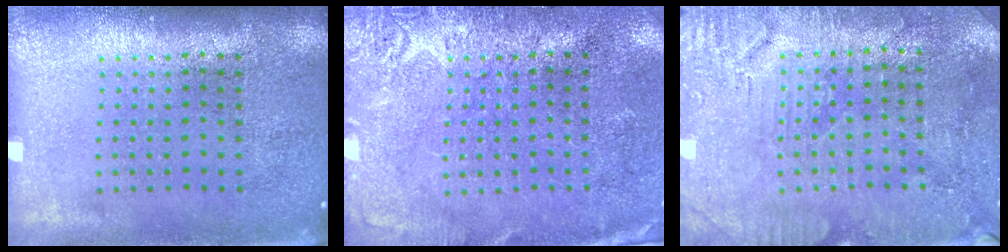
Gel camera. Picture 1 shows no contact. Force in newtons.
{"total": 2.6, "press": 2.4, "slide": 1.1}
{"total": 3.0, "press": 2.8, "slide": 0.9}